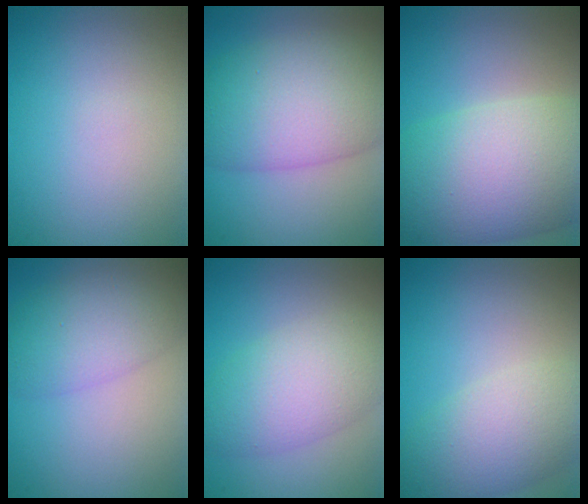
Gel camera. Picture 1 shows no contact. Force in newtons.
{"total": 10.1, "press": 10.1, "slide": 0.3}
{"total": 11.8, "press": 11.8, "slide": 0.3}
{"total": 3.9, "press": 3.9, "slide": 0.4}
{"total": 6.0, "press": 6.0, "slide": 0.2}
{"total": 5.5, "press": 5.5, "slide": 0.3}